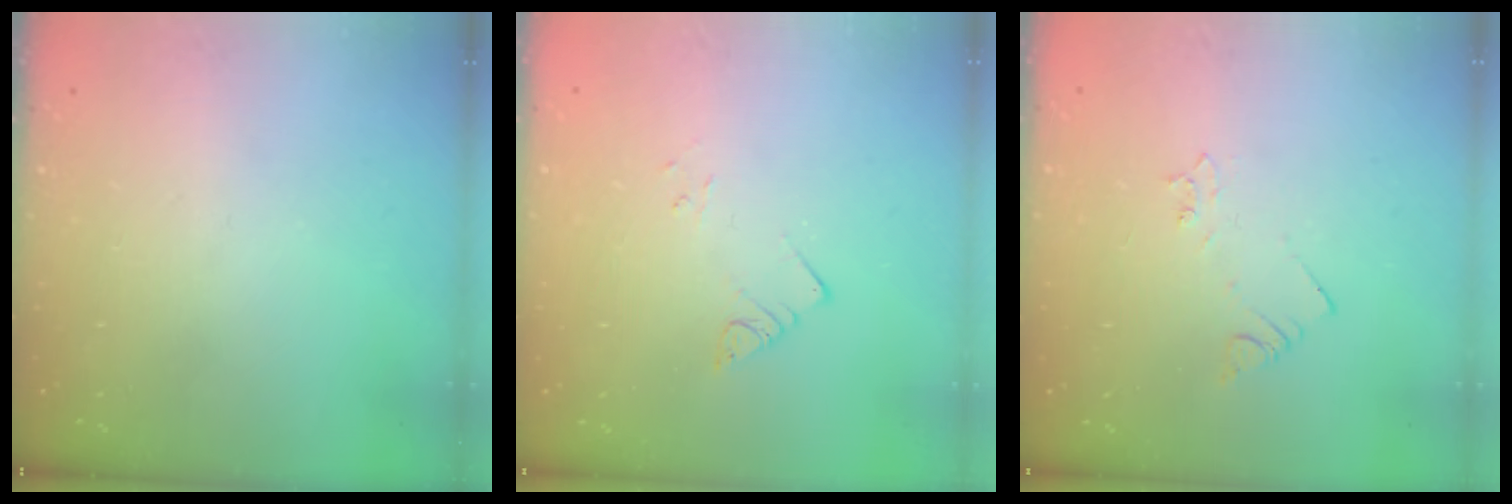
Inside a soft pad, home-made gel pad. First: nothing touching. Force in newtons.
{"total": 2.9, "press": 2.9, "slide": 0.4}
{"total": 2.1, "press": 2.1, "slide": 0.3}